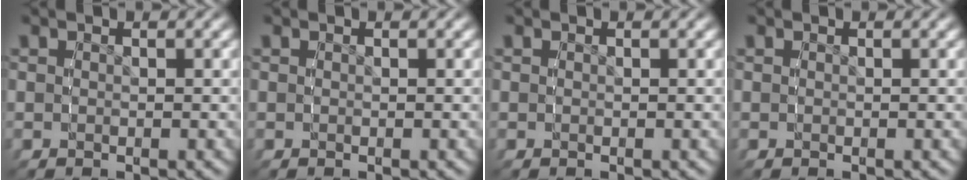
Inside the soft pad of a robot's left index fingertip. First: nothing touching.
{"total": 0.0}
{"total": 0.0}
{"total": 0.0}